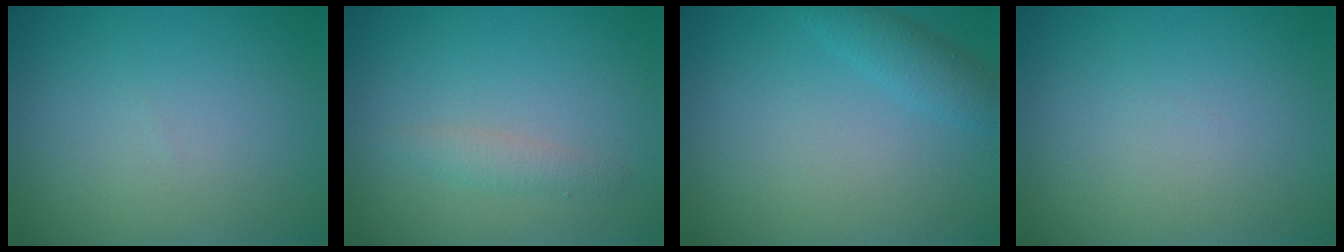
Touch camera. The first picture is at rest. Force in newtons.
{"total": 1.4, "press": 1.4, "slide": 0.1}
{"total": 1.9, "press": 1.9, "slide": 0.1}
{"total": 0.0}